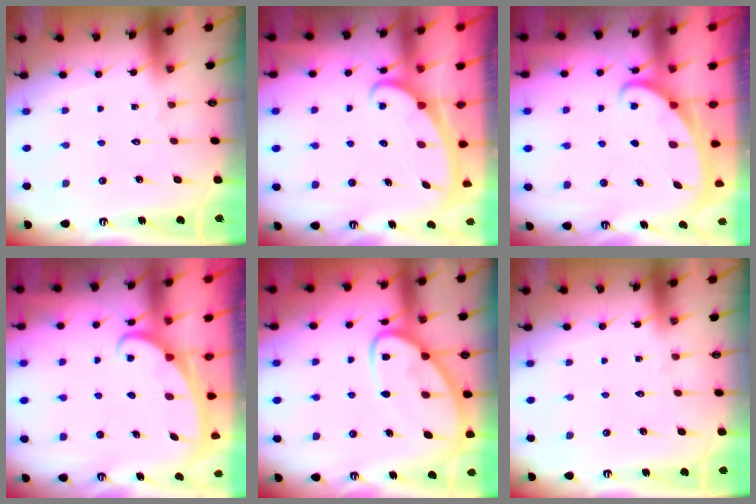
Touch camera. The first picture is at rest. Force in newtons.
{"total": 2.3, "press": 2.3, "slide": 0.3}
{"total": 2.2, "press": 2.2, "slide": 0.3}
{"total": 2.4, "press": 2.3, "slide": 0.3}
{"total": 12.3, "press": 12.2, "slide": 1.1}
{"total": 0.0}